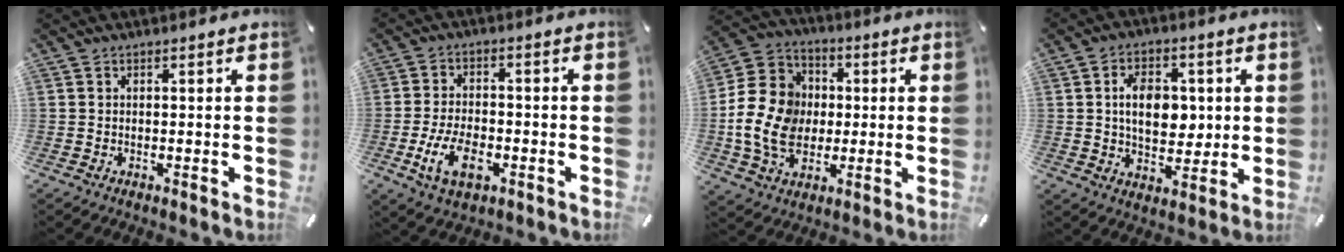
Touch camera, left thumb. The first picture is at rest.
{"total": 9.7, "force": [-3.5, 5.6, 7.1], "torque": [-0.149, 0.001, -0.064]}
{"total": 15.0, "force": [-1.3, 12.7, 7.8], "torque": [-0.181, 0.021, -0.019]}
{"total": 10.4, "force": [1.4, 7.3, 7.3], "torque": [-0.121, 0.008, 0.024]}